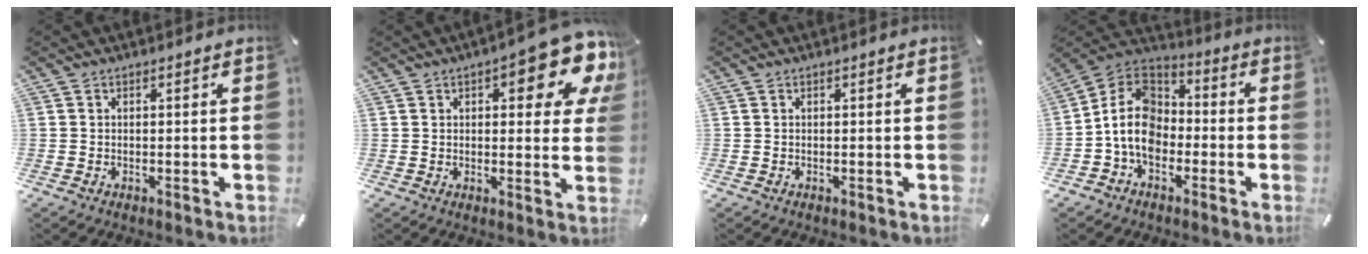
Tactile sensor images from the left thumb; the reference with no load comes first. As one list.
[{"total": 14.7, "force": [7.4, 5.5, 11.4], "torque": [-0.134, -0.051, 0.117]}, {"total": 0.0}, {"total": 11.1, "force": [-4.1, 8.5, 5.9], "torque": [-0.142, 0.024, -0.081]}]